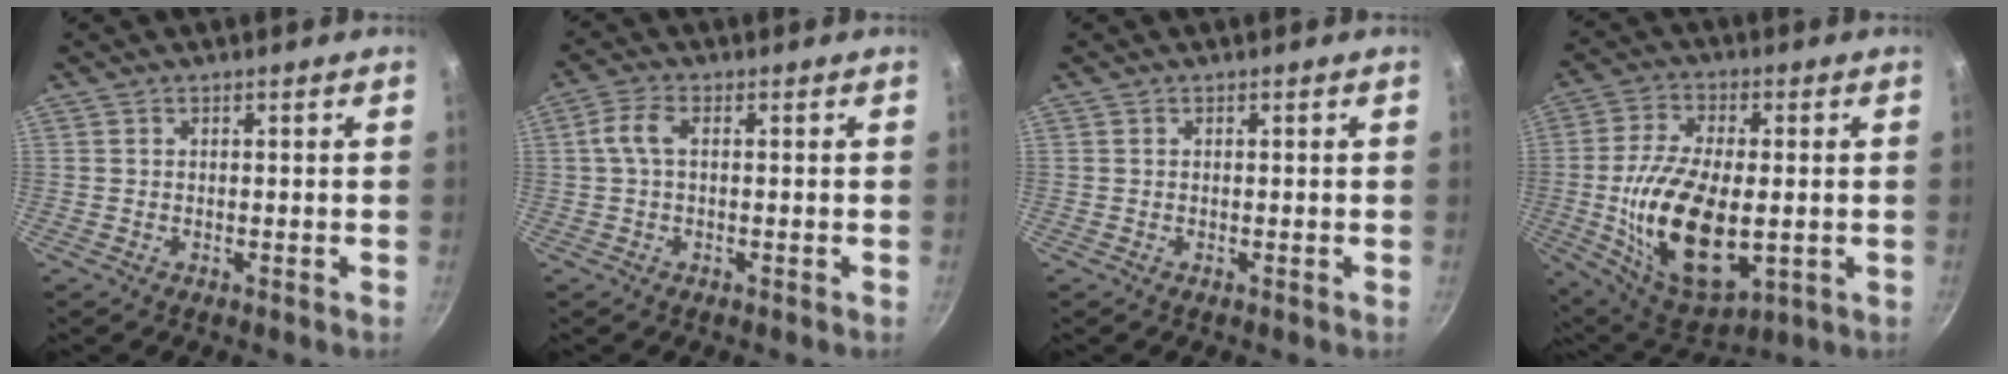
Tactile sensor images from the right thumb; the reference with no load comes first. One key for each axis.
{"total": 4.1, "fx": 0.5, "fy": 1.7, "fz": 3.7, "tx": -0.089, "ty": 0.013, "tz": 0.007}
{"total": 0.0}
{"total": 19.9, "fx": -2.1, "fy": 10.0, "fz": 17.0, "tx": -0.313, "ty": 0.001, "tz": -0.026}